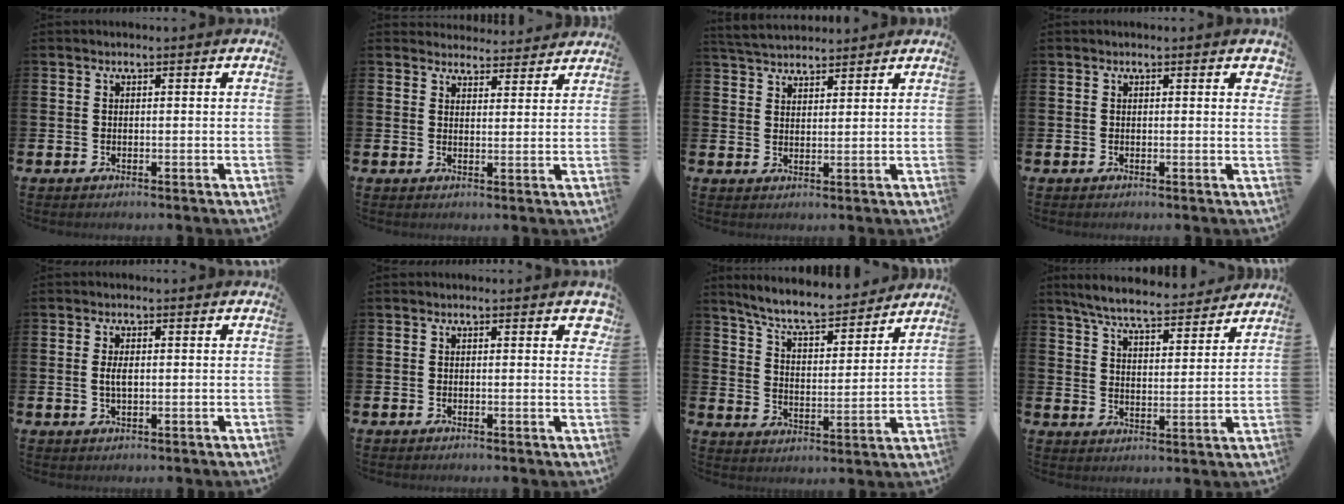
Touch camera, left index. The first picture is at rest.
{"total": 3.6, "force": [3.5, 0.9, -0.2], "torque": [0.004, -0.024, 0.063]}
{"total": 4.1, "force": [4.0, 0.9, 0.3], "torque": [-0.025, -0.014, 0.076]}
{"total": 0.9, "force": [0.5, 0.2, 0.7], "torque": [-0.005, 0.000, 0.005]}
{"total": 2.2, "force": [0.0, 1.0, 2.0], "torque": [-0.038, 0.004, -0.001]}
{"total": 1.3, "force": [0.6, 0.5, 1.0], "torque": [-0.012, 0.002, 0.008]}
{"total": 7.8, "force": [7.2, 1.2, 2.7], "torque": [-0.078, -0.051, 0.125]}
{"total": 6.9, "force": [6.5, 0.8, 2.2], "torque": [-0.064, -0.041, 0.112]}